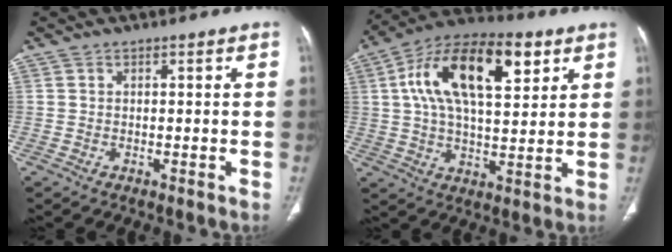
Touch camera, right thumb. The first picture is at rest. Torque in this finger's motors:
{"motor_torque": [0.09, 0.52, 1.26, -0.43, 0.40]}